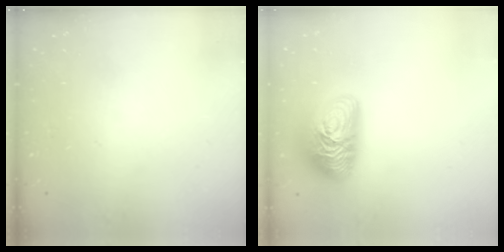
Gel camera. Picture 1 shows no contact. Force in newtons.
{"total": 15.8, "press": 15.8, "slide": 0.8}